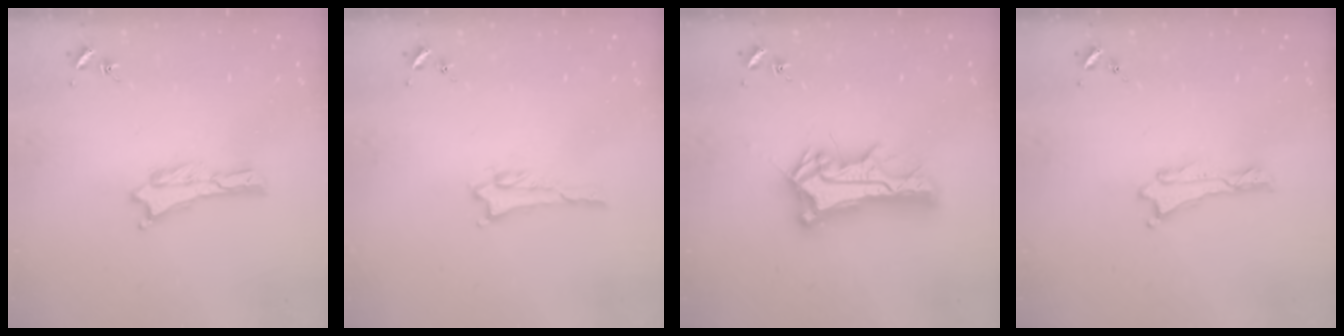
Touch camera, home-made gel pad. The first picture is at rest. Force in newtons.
{"total": 0.5, "press": 0.5, "slide": 0.1}
{"total": 10.5, "press": 10.4, "slide": 1.1}
{"total": 0.0}